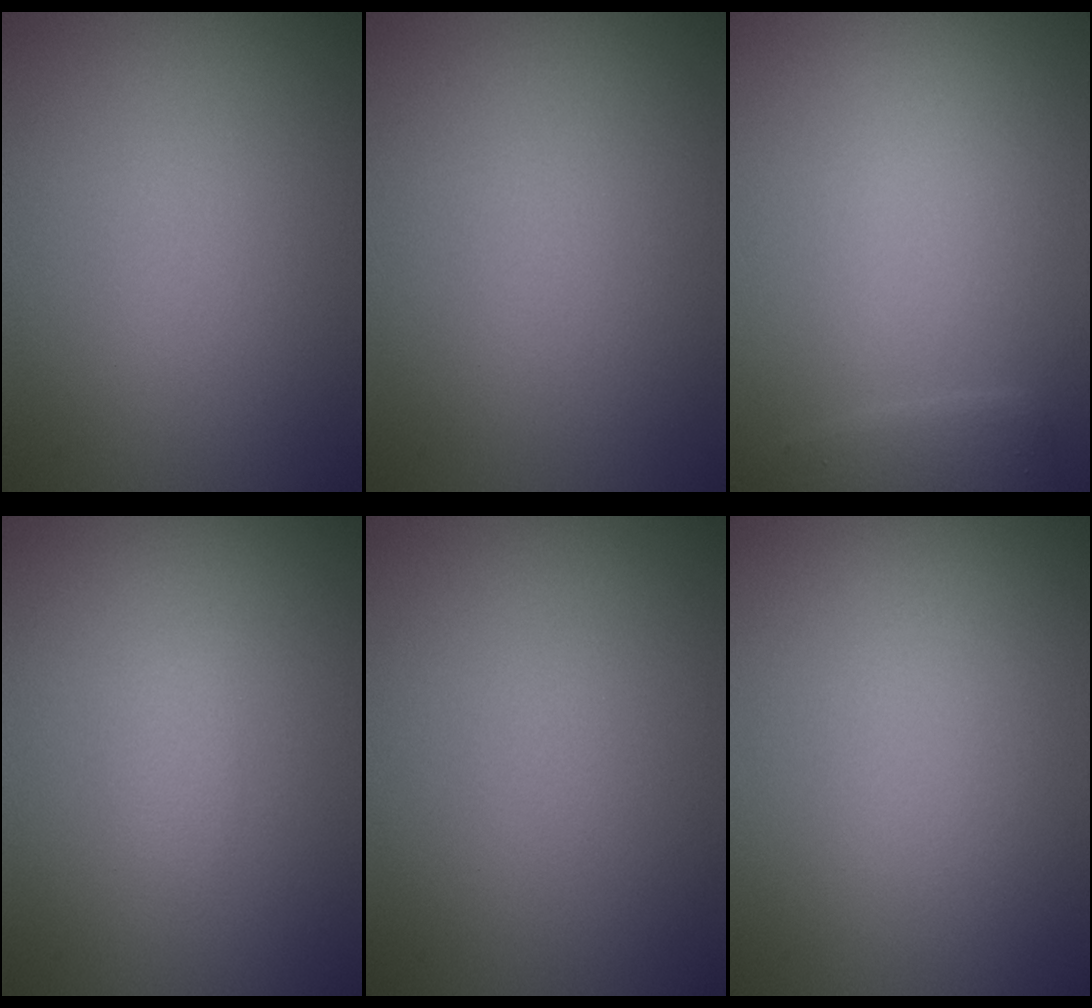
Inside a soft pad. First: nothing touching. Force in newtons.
{"total": 0.0}
{"total": 1.2, "press": 1.2, "slide": 0.1}
{"total": 0.7, "press": 0.6, "slide": 0.2}
{"total": 0.0}
{"total": 0.0}